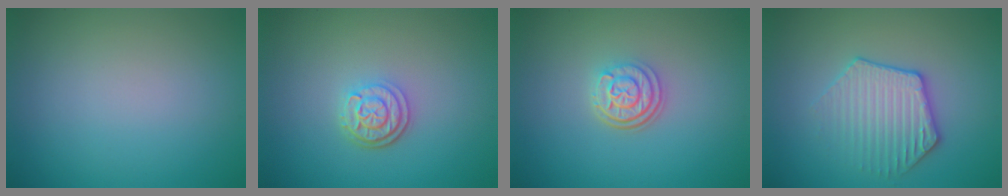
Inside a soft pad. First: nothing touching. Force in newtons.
{"total": 2.9, "press": 2.4, "slide": 1.7}
{"total": 3.0, "press": 2.4, "slide": 1.8}
{"total": 3.5, "press": 3.3, "slide": 0.9}